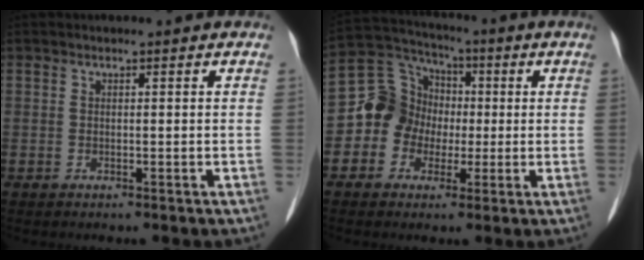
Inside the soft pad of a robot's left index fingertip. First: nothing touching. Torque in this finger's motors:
{"motor_torque": [0.15, 0.11, 0.25, 0.02]}